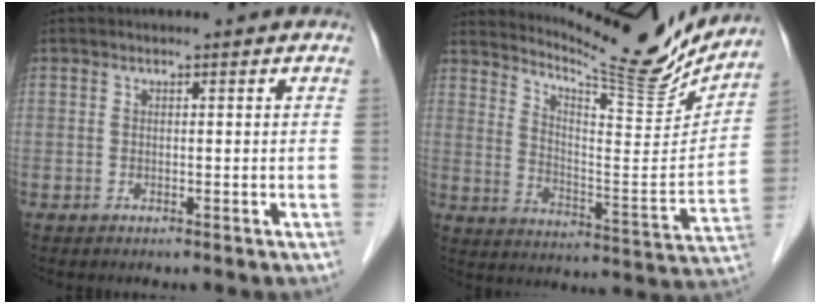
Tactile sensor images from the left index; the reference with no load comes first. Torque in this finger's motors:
{"motor_torque": [-0.66, -0.90, 0.08, 0.04]}